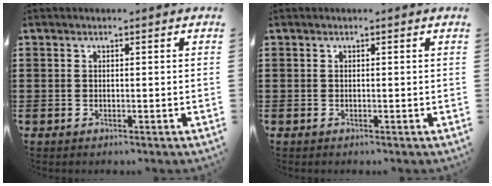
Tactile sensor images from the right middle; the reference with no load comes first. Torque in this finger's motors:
{"motor_torque": [-0.78, -0.80, -0.04, -0.01]}